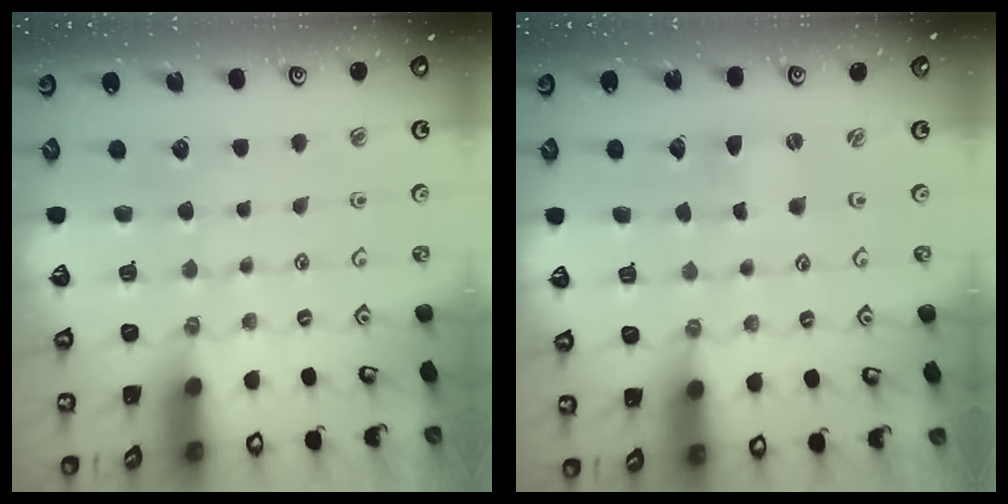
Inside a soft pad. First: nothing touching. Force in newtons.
{"total": 0.0}